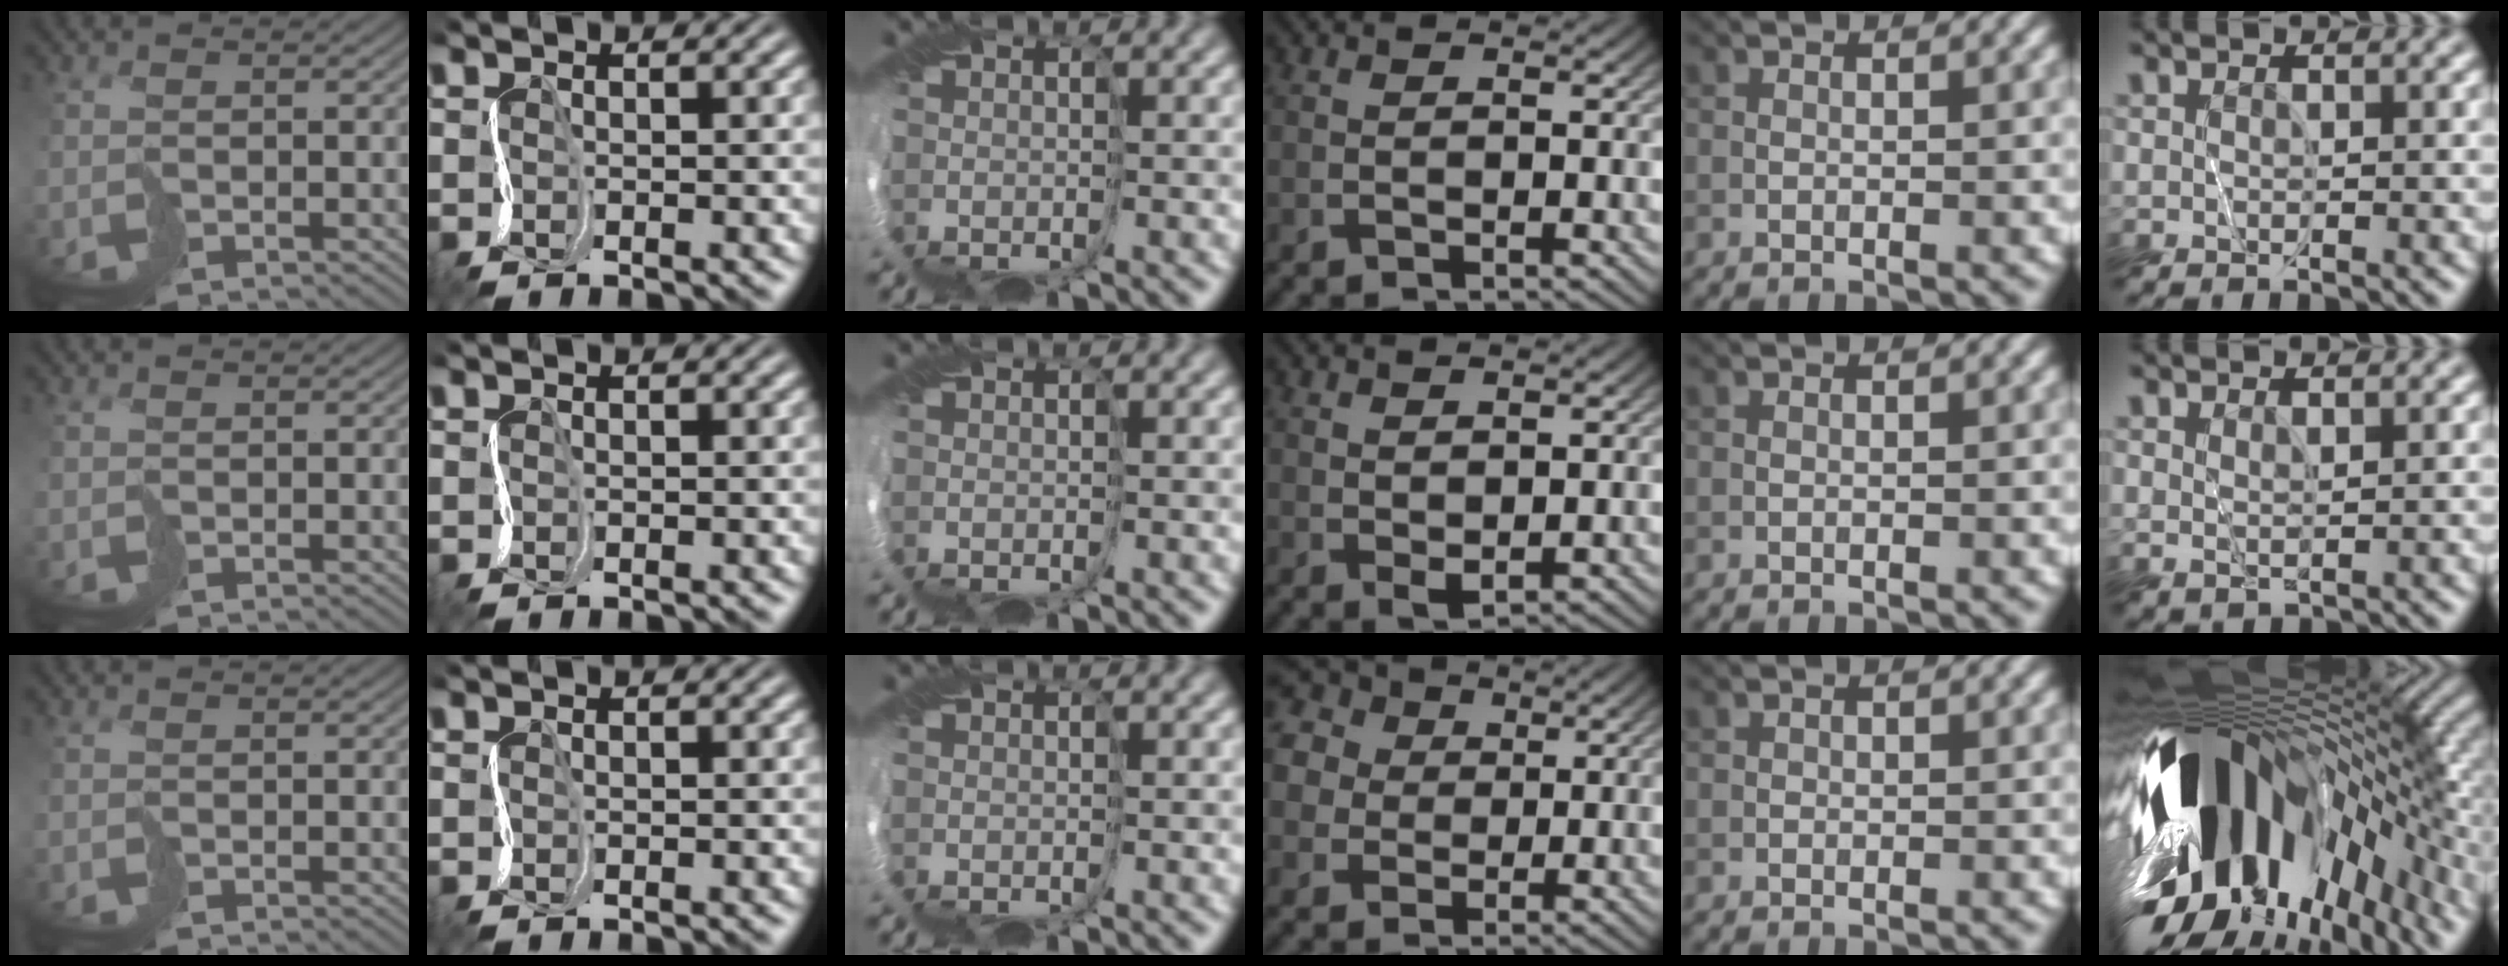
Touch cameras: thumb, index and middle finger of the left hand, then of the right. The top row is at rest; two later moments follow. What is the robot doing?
{"motion": "cut", "object": "bubble wrap"}